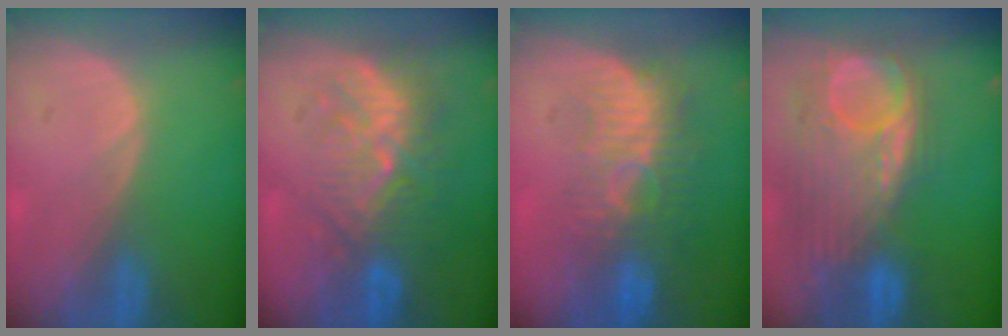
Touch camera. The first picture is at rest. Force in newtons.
{"total": 9.3, "press": 8.9, "slide": 2.6}
{"total": 9.0, "press": 8.2, "slide": 3.8}
{"total": 11.9, "press": 10.4, "slide": 5.8}